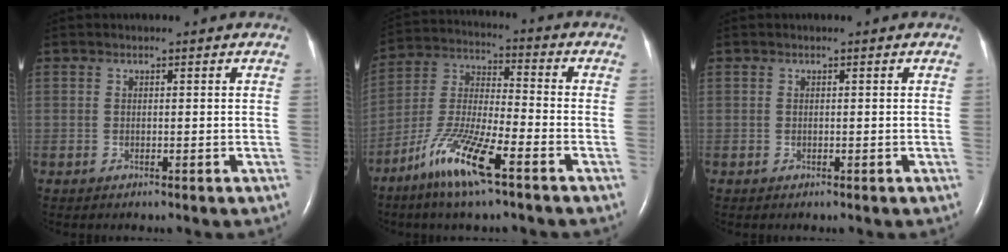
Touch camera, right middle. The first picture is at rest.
{"total": 12.5, "force": [-7.4, 1.4, 10.0], "torque": [-0.214, -0.020, -0.145]}
{"total": 0.0}